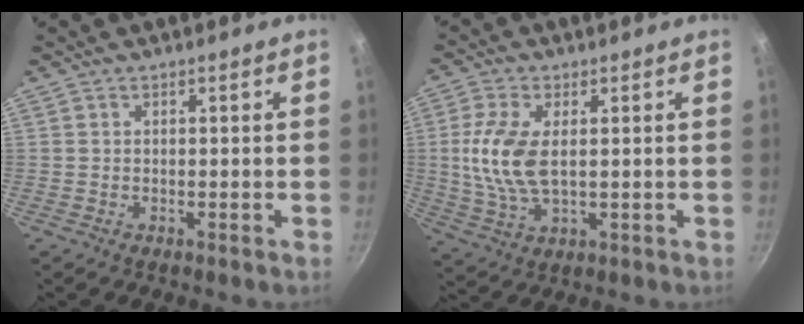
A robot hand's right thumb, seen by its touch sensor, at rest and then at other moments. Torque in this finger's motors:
{"motor_torque": [1.57, 1.23, 1.09, -0.36, 0.37]}